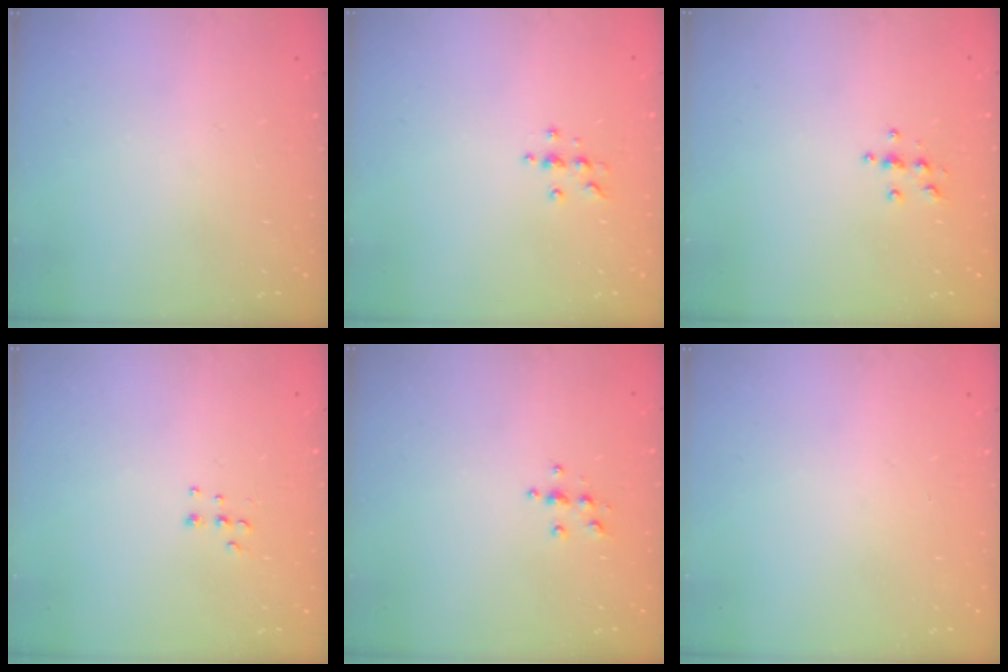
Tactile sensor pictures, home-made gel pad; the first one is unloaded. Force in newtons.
{"total": 4.0, "press": 4.0, "slide": 0.5}
{"total": 3.8, "press": 3.8, "slide": 0.4}
{"total": 5.3, "press": 5.2, "slide": 0.5}
{"total": 3.8, "press": 3.8, "slide": 0.4}
{"total": 0.0}